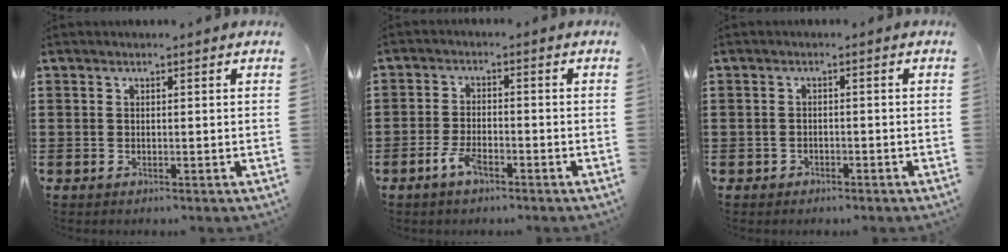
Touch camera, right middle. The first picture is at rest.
{"total": 3.9, "force": [-2.5, 1.3, 2.7], "torque": [-0.066, 0.000, -0.052]}
{"total": 1.1, "force": [-0.9, 0.6, 0.0], "torque": [-0.003, 0.003, -0.022]}